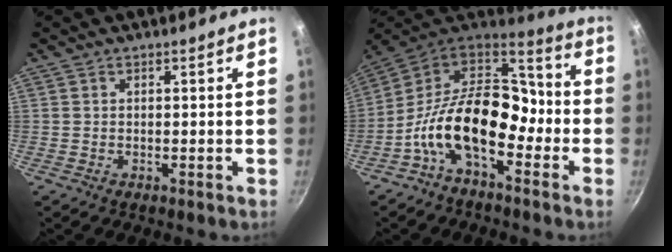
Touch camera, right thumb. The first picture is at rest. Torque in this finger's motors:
{"motor_torque": [0.51, 0.51, 1.39, -1.39, 0.34]}